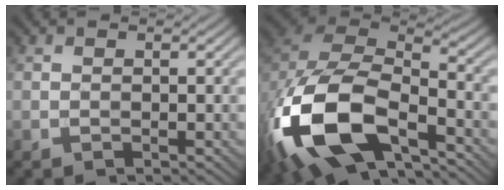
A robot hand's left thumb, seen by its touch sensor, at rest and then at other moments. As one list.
[{"total": 18.3, "force": [-7.7, 10.3, 13.0], "torque": [-0.311, -0.052, -0.134]}]